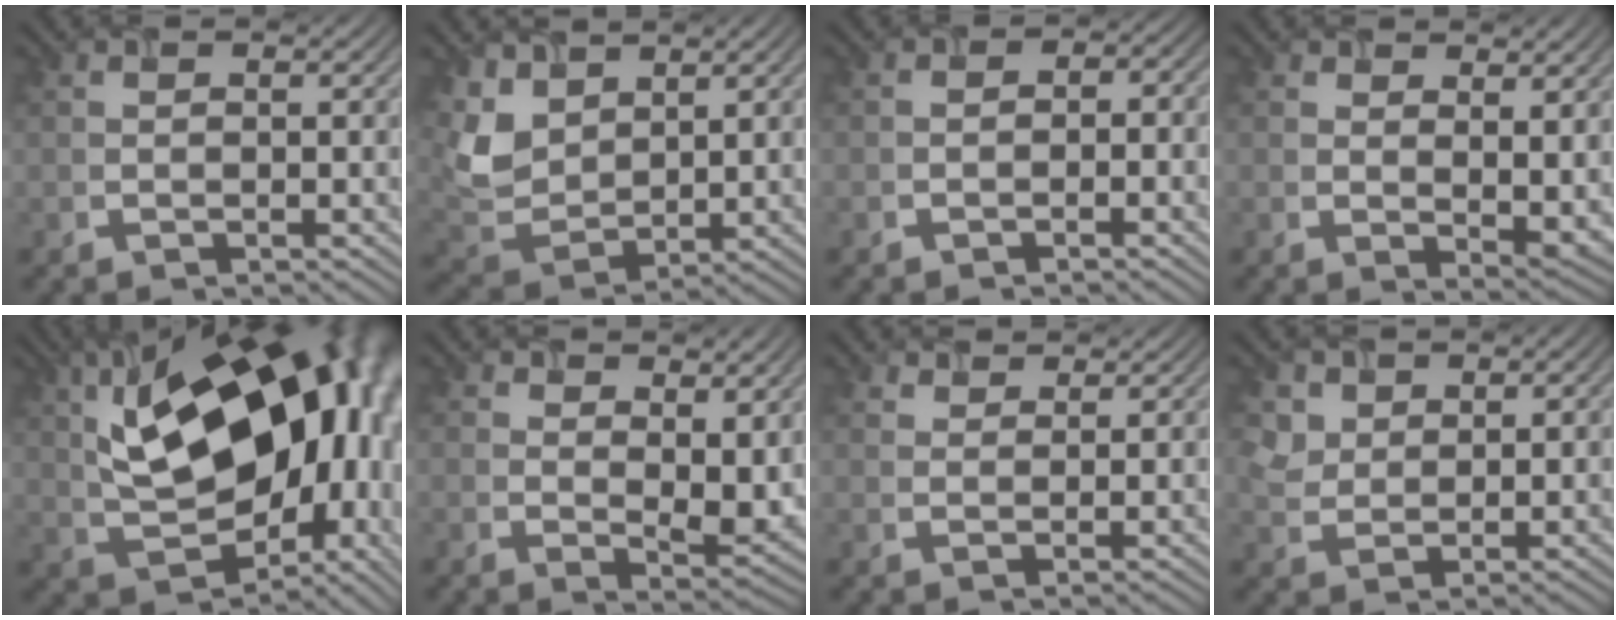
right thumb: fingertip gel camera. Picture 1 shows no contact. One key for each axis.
{"total": 6.5, "fx": 3.8, "fy": 4.2, "fz": 3.1, "tx": -0.095, "ty": -0.006, "tz": 0.089}
{"total": 1.4, "fx": -1.2, "fy": 0.7, "fz": 0.4, "tx": -0.005, "ty": -0.002, "tz": -0.017}
{"total": 3.6, "fx": 2.2, "fy": 1.4, "fz": 2.5, "tx": -0.044, "ty": -0.013, "tz": 0.052}
{"total": 22.6, "fx": 5.6, "fy": 13.0, "fz": 17.6, "tx": -0.308, "ty": 0.027, "tz": 0.117}
{"total": 5.7, "fx": 2.7, "fy": 2.6, "fz": 4.3, "tx": -0.071, "ty": -0.013, "tz": 0.057}
{"total": 2.3, "fx": 2.2, "fy": 0.6, "fz": 0.0, "tx": -0.006, "ty": -0.003, "tz": 0.051}
{"total": 2.8, "fx": 1.9, "fy": 2.0, "fz": 0.3, "tx": -0.023, "ty": -0.003, "tz": 0.049}